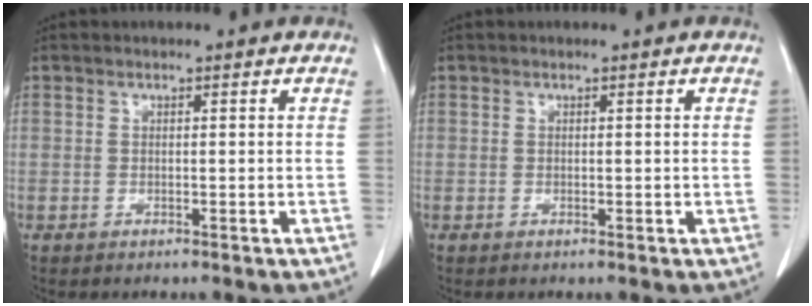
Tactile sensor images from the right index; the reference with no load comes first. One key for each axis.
{"total": 0.5, "fx": 0.0, "fy": 0.3, "fz": 0.4, "tx": -0.007, "ty": 0.000, "tz": 0.003}